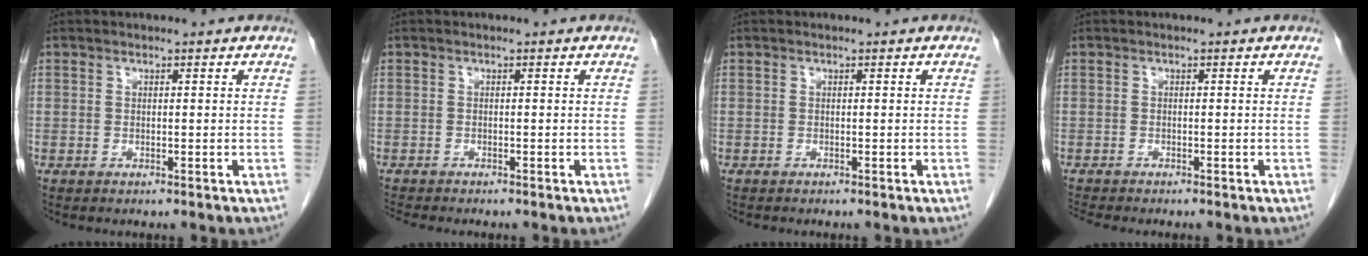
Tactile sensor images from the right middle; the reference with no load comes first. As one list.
[{"total": 2.7, "force": [-2.5, 0.0, 0.9], "torque": [-0.016, -0.007, -0.040]}, {"total": 0.5, "force": [-0.5, 0.0, 0.1], "torque": [-0.005, -0.002, -0.010]}, {"total": 2.5, "force": [-2.3, -0.2, 0.7], "torque": [-0.015, -0.008, -0.039]}]